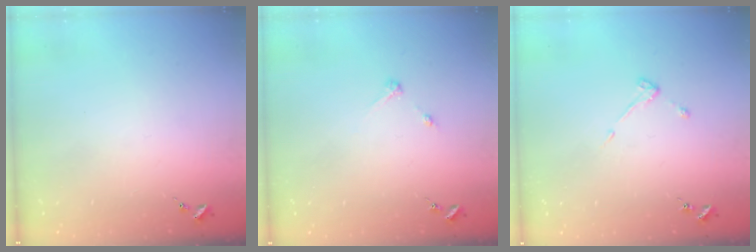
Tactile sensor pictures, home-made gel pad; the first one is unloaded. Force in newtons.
{"total": 2.7, "press": 2.7, "slide": 0.3}
{"total": 3.0, "press": 3.0, "slide": 0.6}